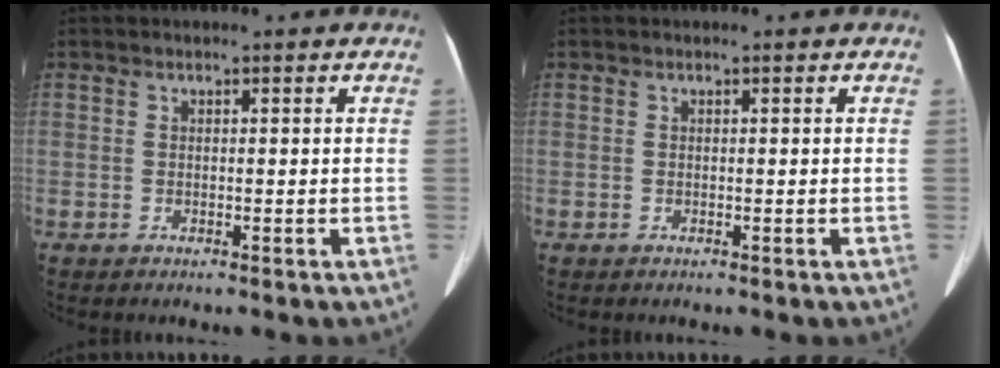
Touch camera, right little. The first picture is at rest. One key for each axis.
{"total": 0.0}